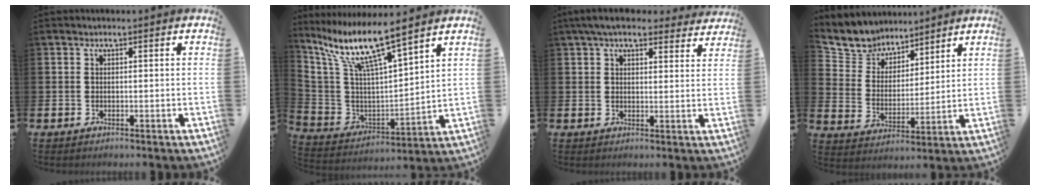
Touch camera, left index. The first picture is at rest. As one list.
[{"total": 10.3, "force": [8.0, 1.5, 6.2], "torque": [-0.158, -0.047, 0.134]}, {"total": 6.1, "force": [5.4, 1.8, 2.2], "torque": [-0.050, -0.017, 0.099]}, {"total": 6.6, "force": [6.1, 2.6, -0.7], "torque": [-0.030, -0.052, 0.109]}]